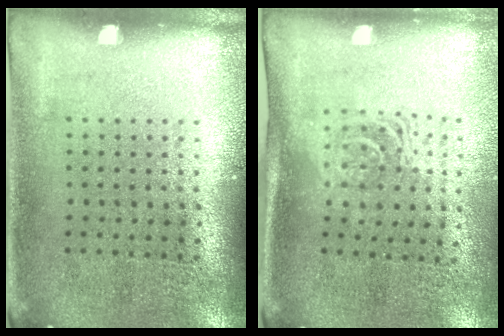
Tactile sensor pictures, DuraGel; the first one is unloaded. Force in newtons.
{"total": 1.6, "press": 1.3, "slide": 1.0}